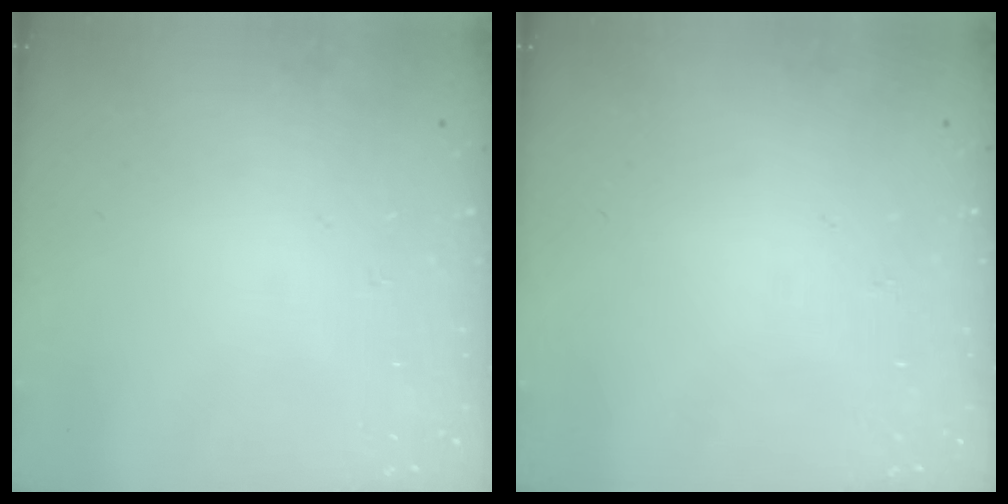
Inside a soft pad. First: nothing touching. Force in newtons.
{"total": 0.0}